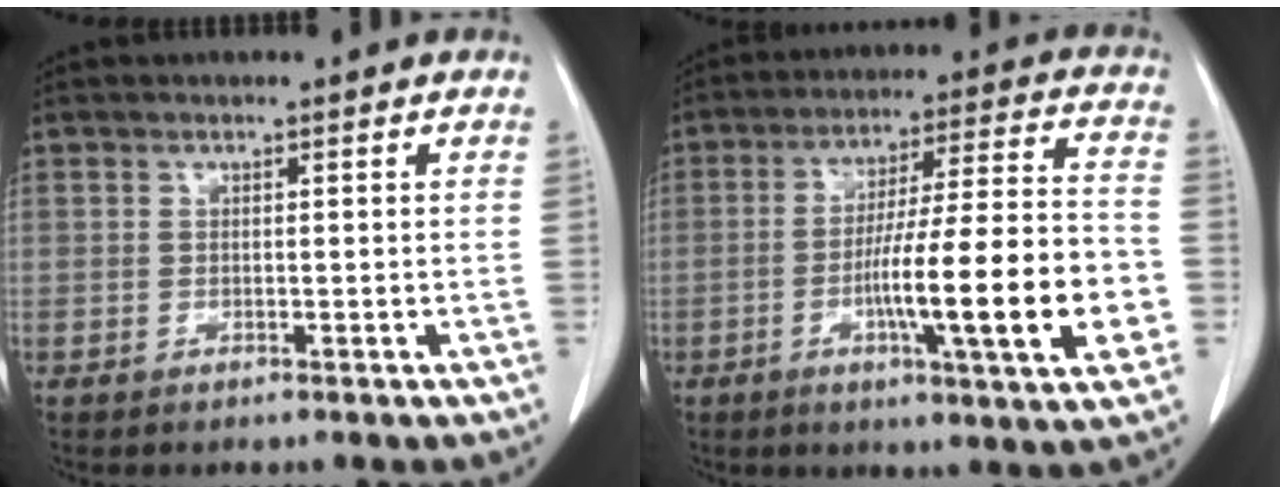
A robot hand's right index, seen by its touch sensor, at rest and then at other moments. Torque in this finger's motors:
{"motor_torque": [2.07, -0.07, 1.05, 0.18]}